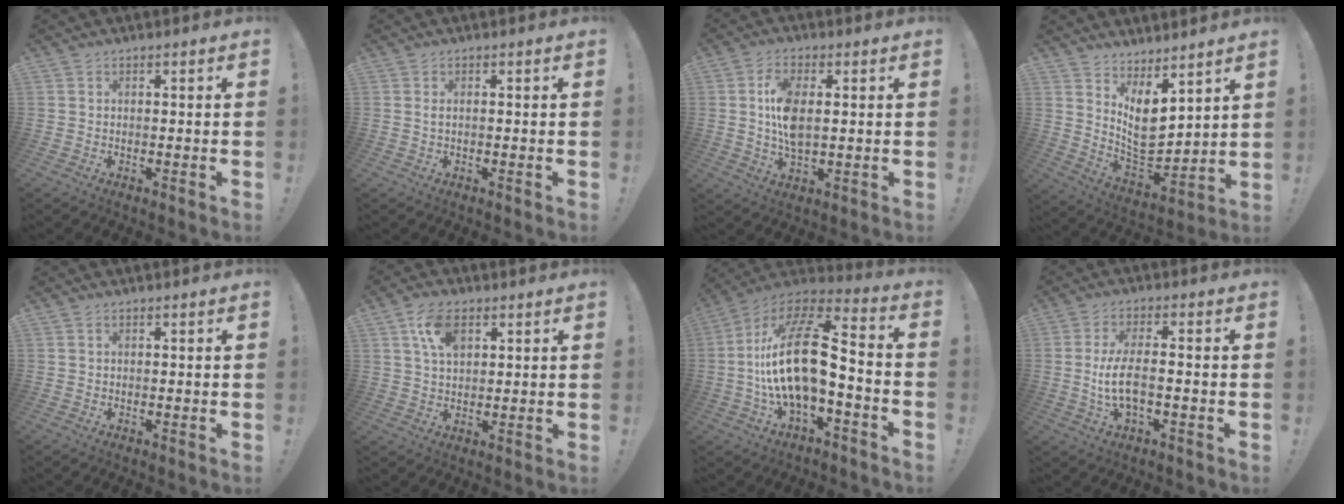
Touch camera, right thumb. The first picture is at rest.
{"total": 1.1, "force": [0.0, 0.1, 1.0], "torque": [-0.028, 0.005, 0.000]}
{"total": 9.8, "force": [1.1, 5.0, 8.3], "torque": [-0.155, -0.007, 0.016]}
{"total": 10.8, "force": [5.5, 6.0, 7.2], "torque": [-0.102, -0.062, 0.105]}
{"total": 0.6, "force": [0.2, 0.5, -0.3], "torque": [0.004, 0.003, 0.004]}
{"total": 8.6, "force": [3.9, 5.3, 5.5], "torque": [-0.092, -0.002, 0.073]}
{"total": 21.9, "force": [-1.8, 9.0, 19.9], "torque": [-0.382, 0.014, -0.032]}
{"total": 8.3, "force": [-1.6, 2.5, 7.8], "torque": [-0.161, 0.000, -0.027]}